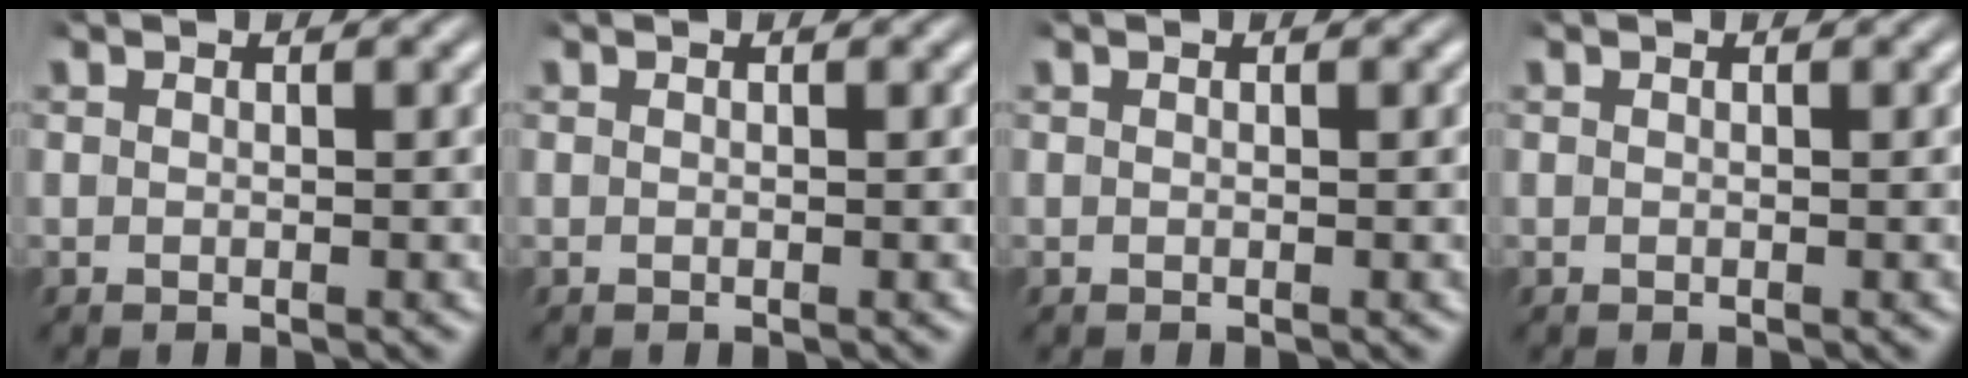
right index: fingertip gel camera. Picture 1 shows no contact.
{"total": 0.0}
{"total": 0.0}
{"total": 0.0}